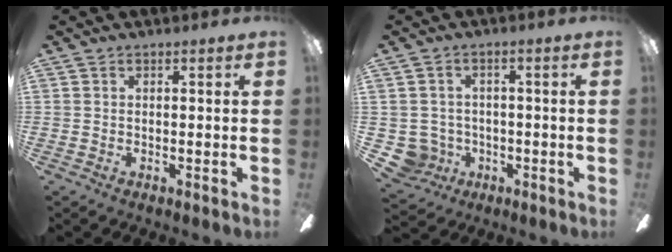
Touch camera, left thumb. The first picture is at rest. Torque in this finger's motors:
{"motor_torque": [-0.08, 0.08, -0.23, 0.01, 0.00]}